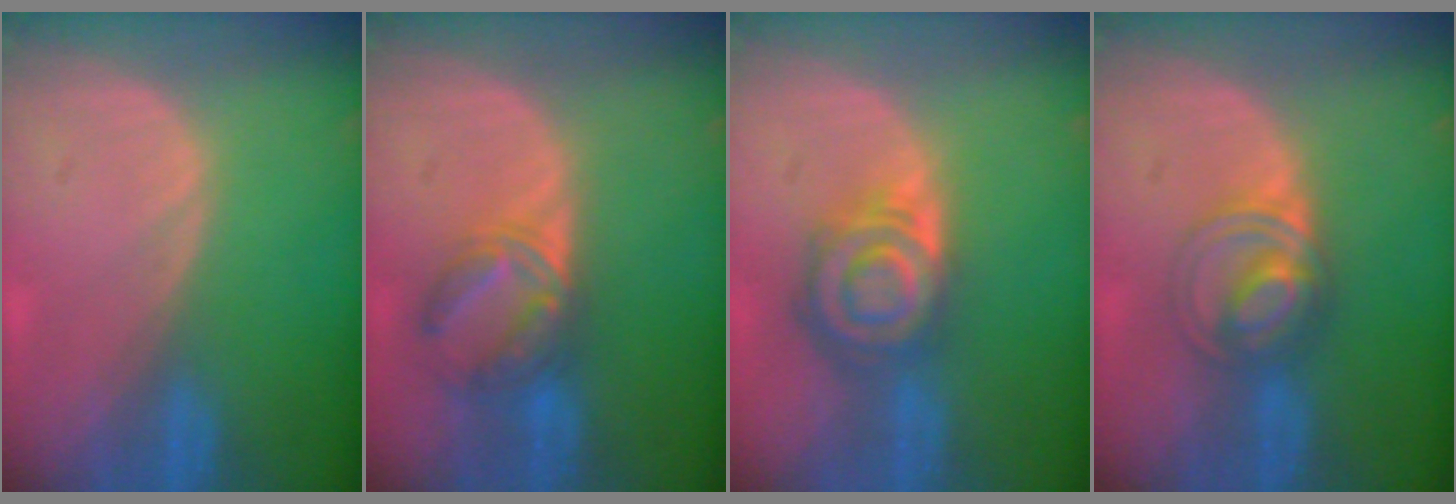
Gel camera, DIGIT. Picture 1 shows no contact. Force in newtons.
{"total": 6.5, "press": 6.2, "slide": 1.9}
{"total": 8.0, "press": 7.1, "slide": 3.8}
{"total": 5.8, "press": 5.6, "slide": 1.6}